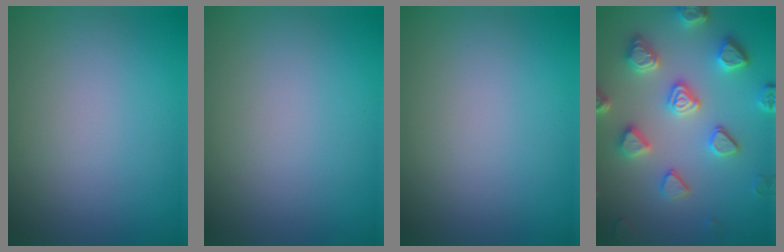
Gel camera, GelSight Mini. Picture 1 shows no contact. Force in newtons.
{"total": 0.0}
{"total": 0.0}
{"total": 5.8, "press": 5.0, "slide": 3.0}